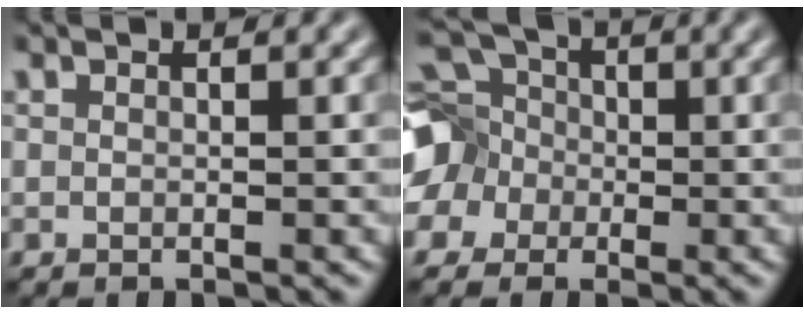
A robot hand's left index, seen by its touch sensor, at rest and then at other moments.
{"total": 9.8, "force": [-1.1, 8.7, 4.5], "torque": [-0.106, 0.018, -0.063]}